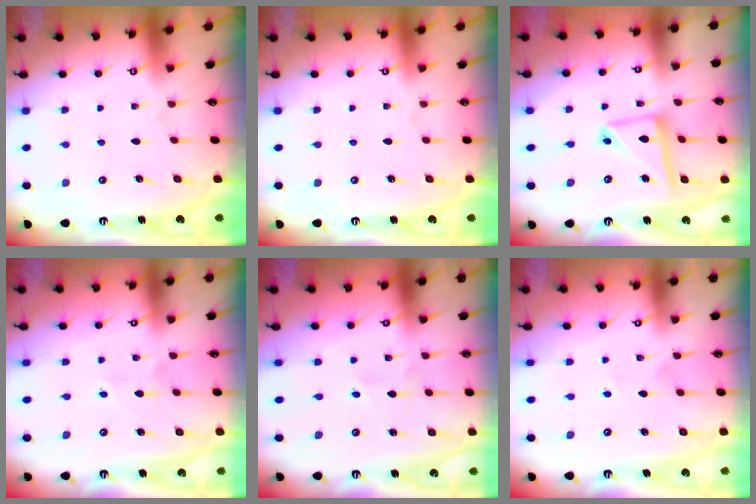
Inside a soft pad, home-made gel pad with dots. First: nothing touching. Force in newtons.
{"total": 0.0}
{"total": 12.8, "press": 12.8, "slide": 1.2}
{"total": 2.6, "press": 2.6, "slide": 0.3}
{"total": 1.5, "press": 1.5, "slide": 0.2}
{"total": 1.8, "press": 1.8, "slide": 0.4}